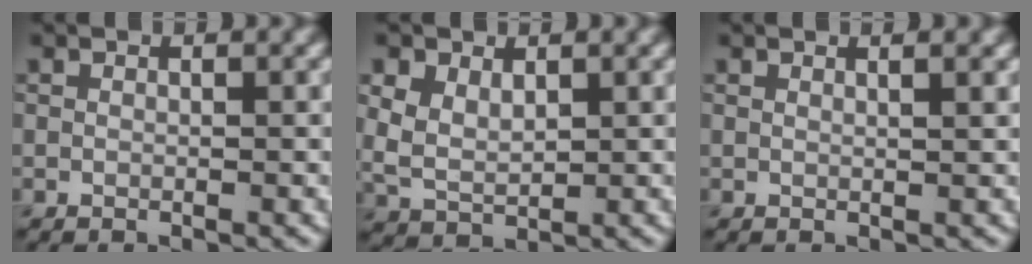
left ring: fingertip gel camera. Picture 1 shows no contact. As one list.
[{"total": 3.8, "force": [1.4, 2.6, 2.4], "torque": [-0.061, -0.005, 0.030]}, {"total": 1.4, "force": [0.9, 0.5, 0.9], "torque": [-0.002, 0.001, 0.005]}]